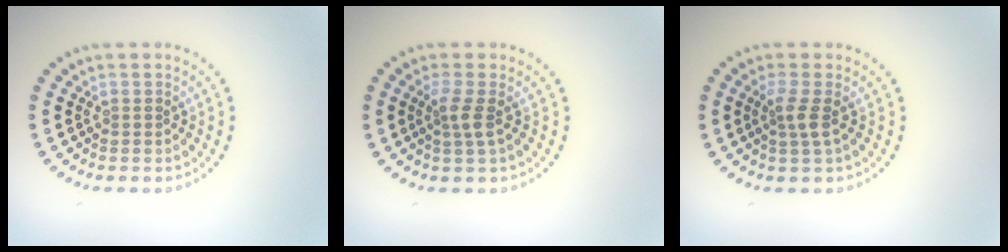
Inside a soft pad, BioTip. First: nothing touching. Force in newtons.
{"total": 1.9, "press": 1.5, "slide": 1.1}
{"total": 1.9, "press": 1.5, "slide": 1.1}